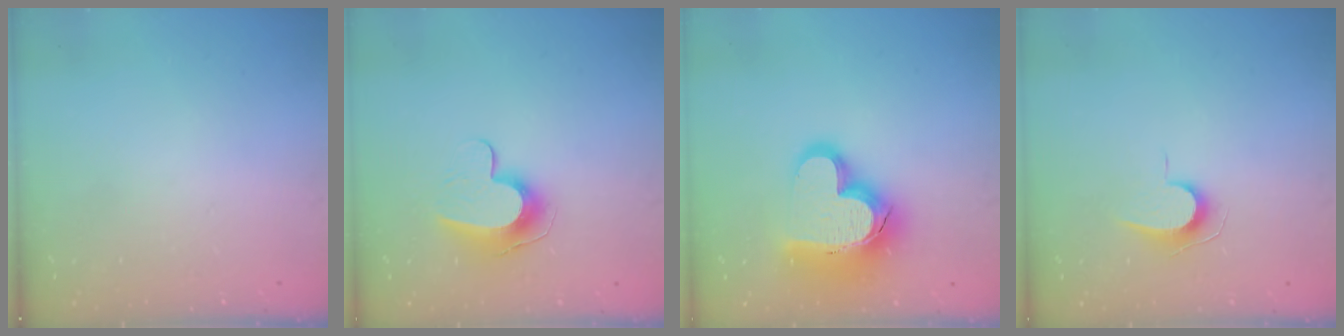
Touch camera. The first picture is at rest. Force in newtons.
{"total": 11.8, "press": 11.8, "slide": 0.6}
{"total": 20.9, "press": 20.8, "slide": 1.9}
{"total": 7.0, "press": 7.0, "slide": 0.7}